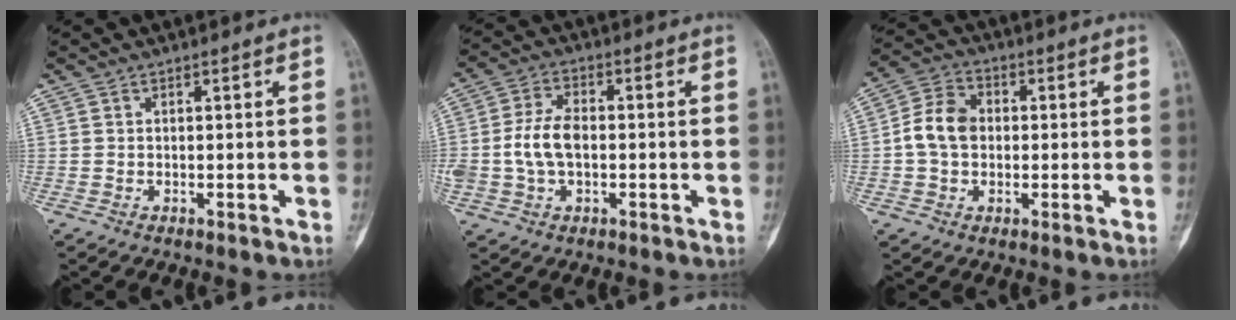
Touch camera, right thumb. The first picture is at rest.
{"total": 7.9, "force": [-0.7, 4.9, 6.2], "torque": [-0.124, 0.016, -0.015]}
{"total": 8.0, "force": [-0.1, 6.2, 5.1], "torque": [-0.086, 0.021, -0.011]}